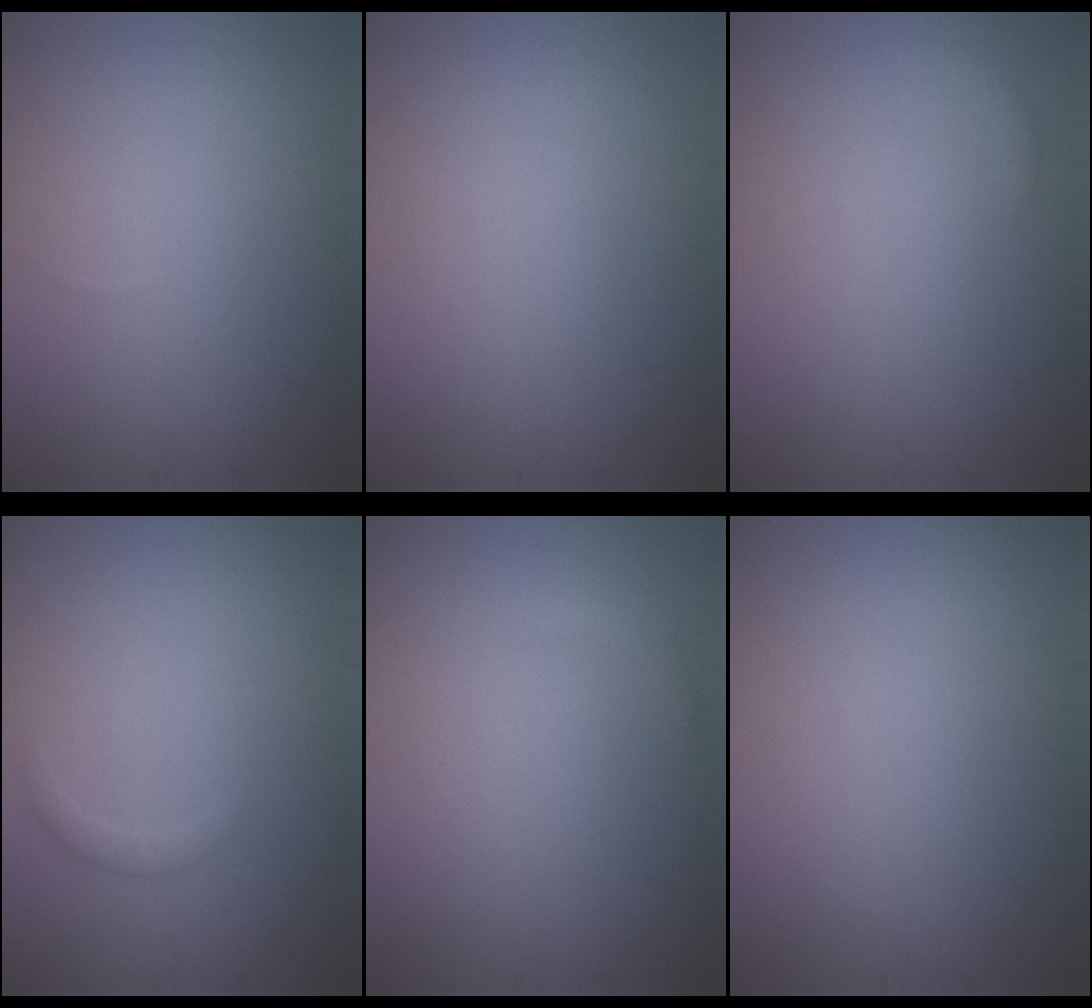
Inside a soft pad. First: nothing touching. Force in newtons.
{"total": 0.0}
{"total": 0.7, "press": 0.7, "slide": 0.1}
{"total": 0.9, "press": 0.9, "slide": 0.1}
{"total": 0.6, "press": 0.5, "slide": 0.1}
{"total": 0.0}